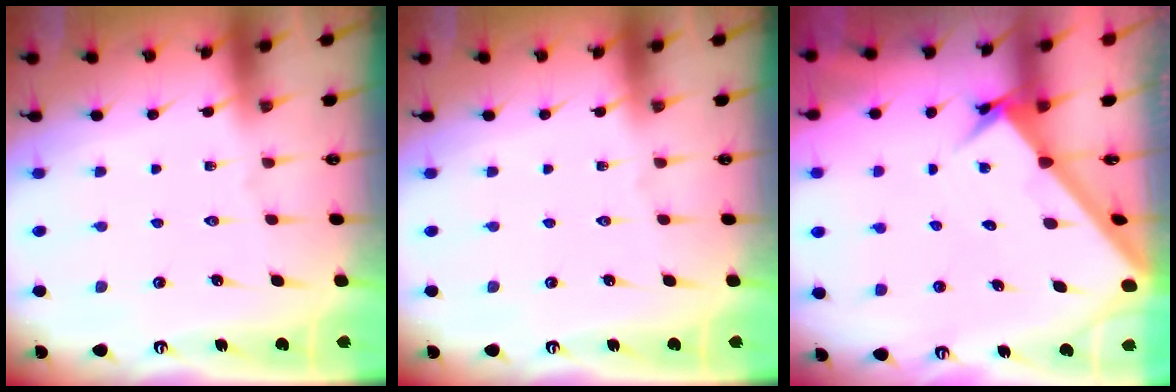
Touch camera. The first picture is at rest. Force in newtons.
{"total": 0.0}
{"total": 3.7, "press": 3.7, "slide": 0.4}